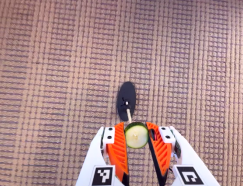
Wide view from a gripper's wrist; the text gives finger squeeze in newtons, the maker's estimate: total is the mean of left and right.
{"total": 8.5, "left": 8.5, "right": 8.4}